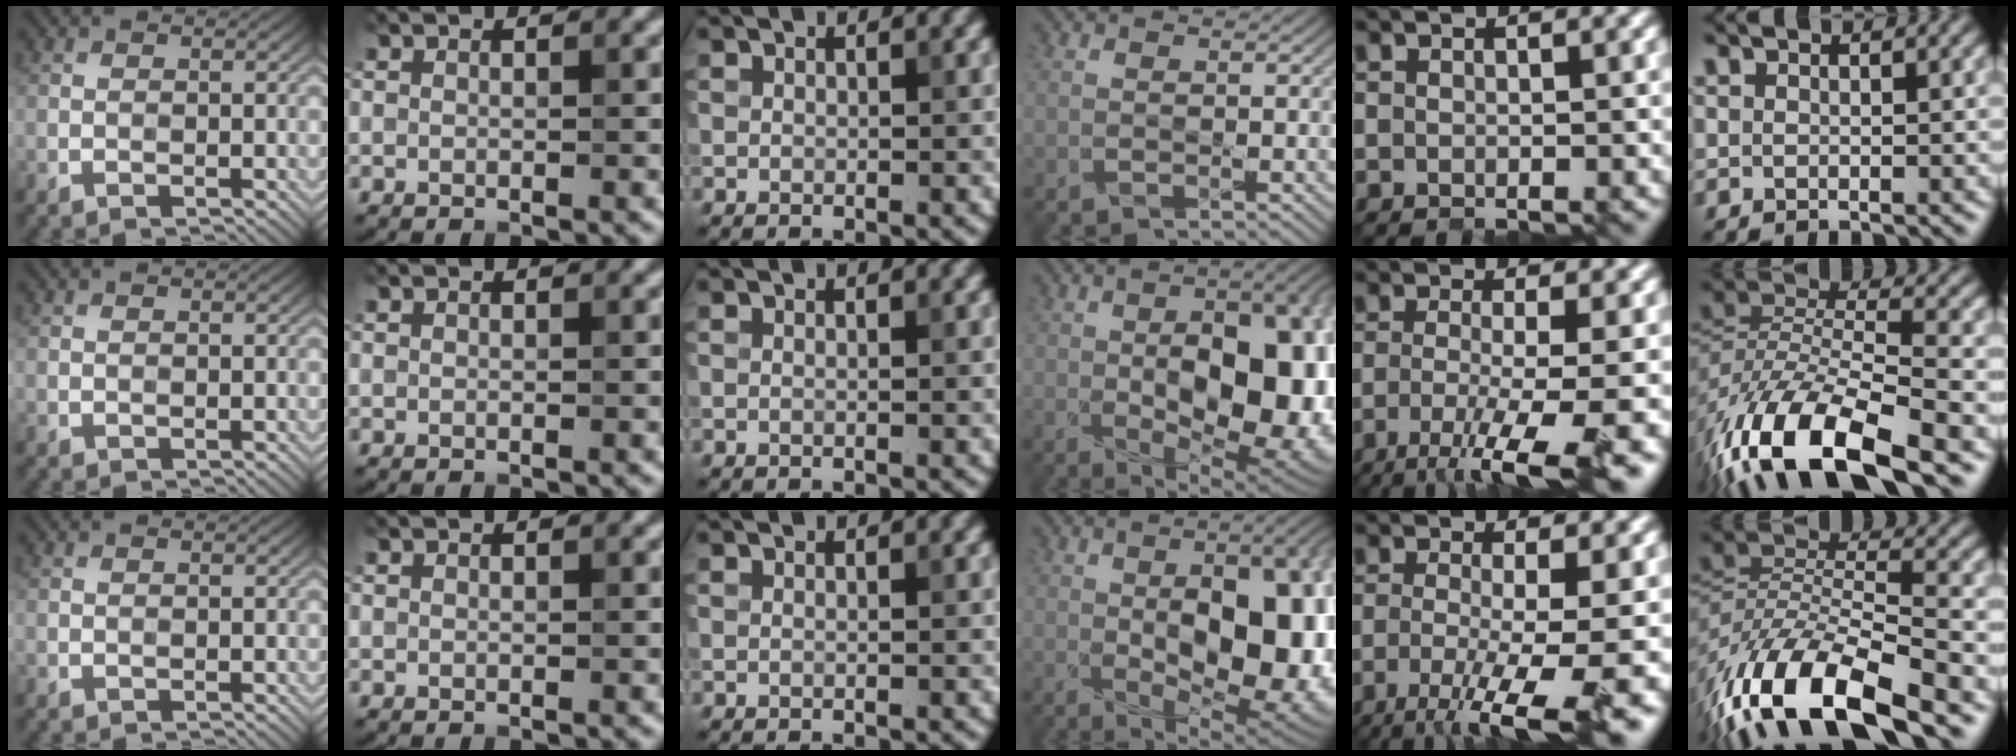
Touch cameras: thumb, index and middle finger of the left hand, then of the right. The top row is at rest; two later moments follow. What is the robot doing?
{"motion": "open", "object": "stapler"}